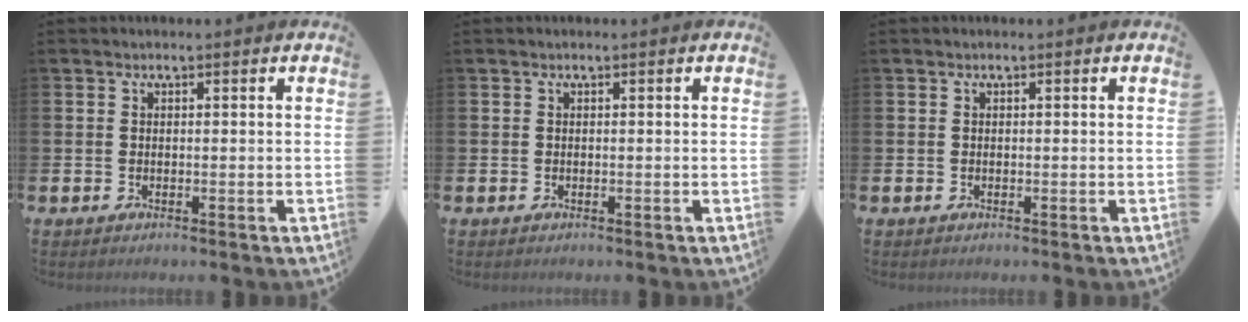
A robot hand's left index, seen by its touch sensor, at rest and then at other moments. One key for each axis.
{"total": 0.0}
{"total": 0.0}